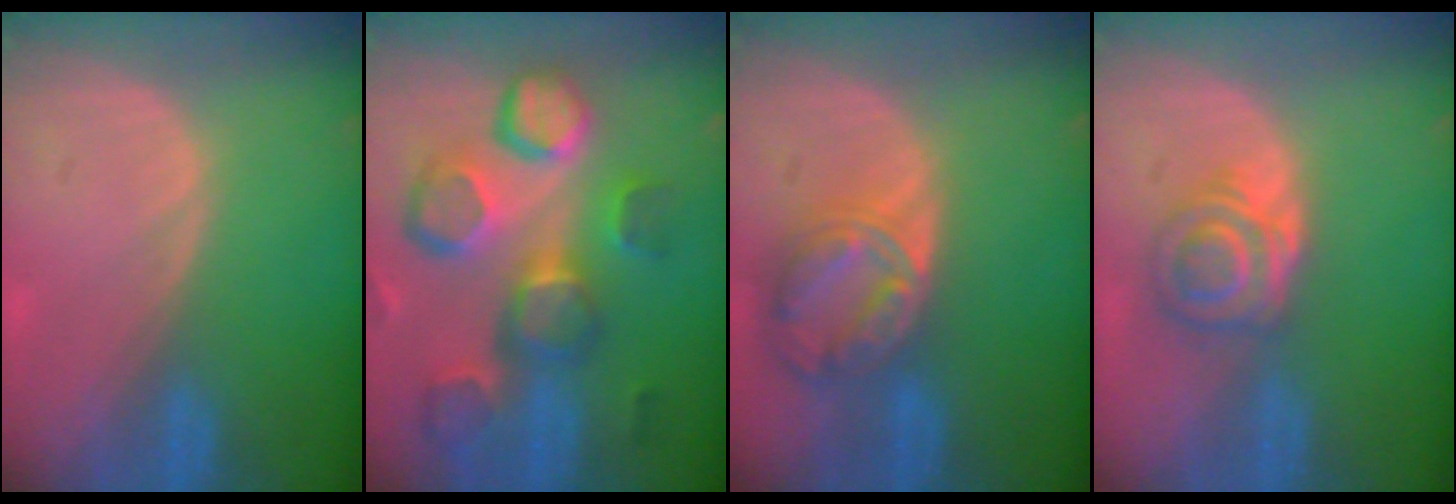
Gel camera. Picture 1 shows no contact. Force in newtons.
{"total": 12.9, "press": 11.2, "slide": 6.4}
{"total": 8.3, "press": 7.0, "slide": 4.4}
{"total": 5.5, "press": 5.2, "slide": 1.7}